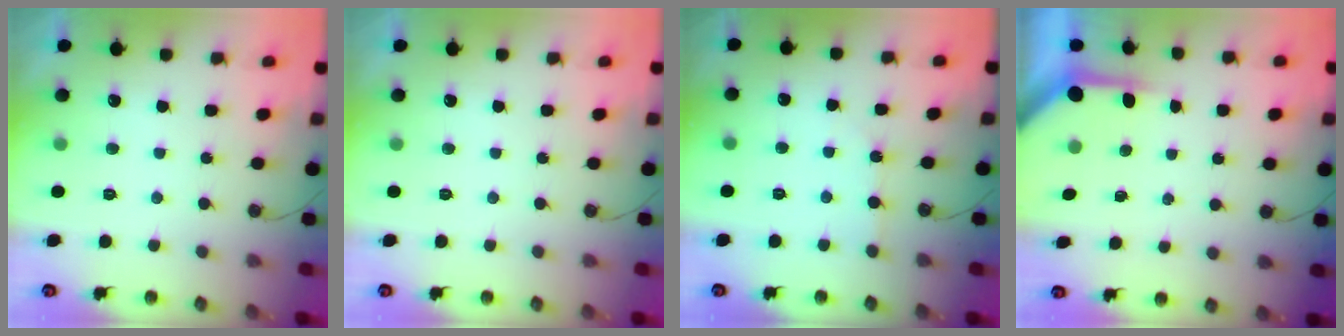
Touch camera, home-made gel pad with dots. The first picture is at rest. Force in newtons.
{"total": 0.0}
{"total": 2.1, "press": 2.1, "slide": 0.4}
{"total": 3.9, "press": 3.8, "slide": 0.4}